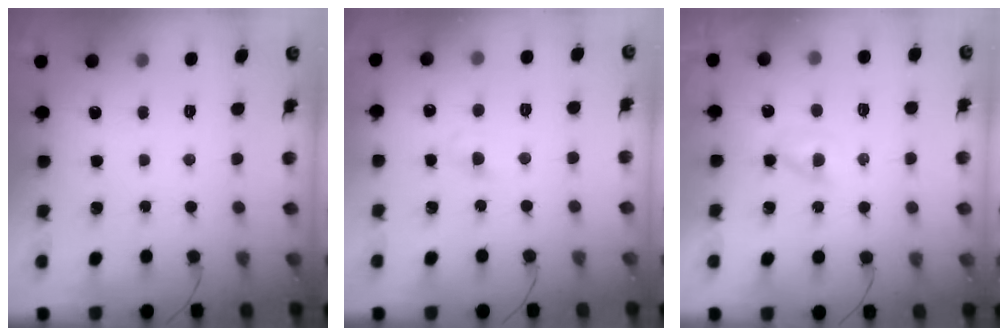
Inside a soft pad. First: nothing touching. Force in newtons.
{"total": 2.4, "press": 2.1, "slide": 1.0}
{"total": 1.7, "press": 1.5, "slide": 0.7}